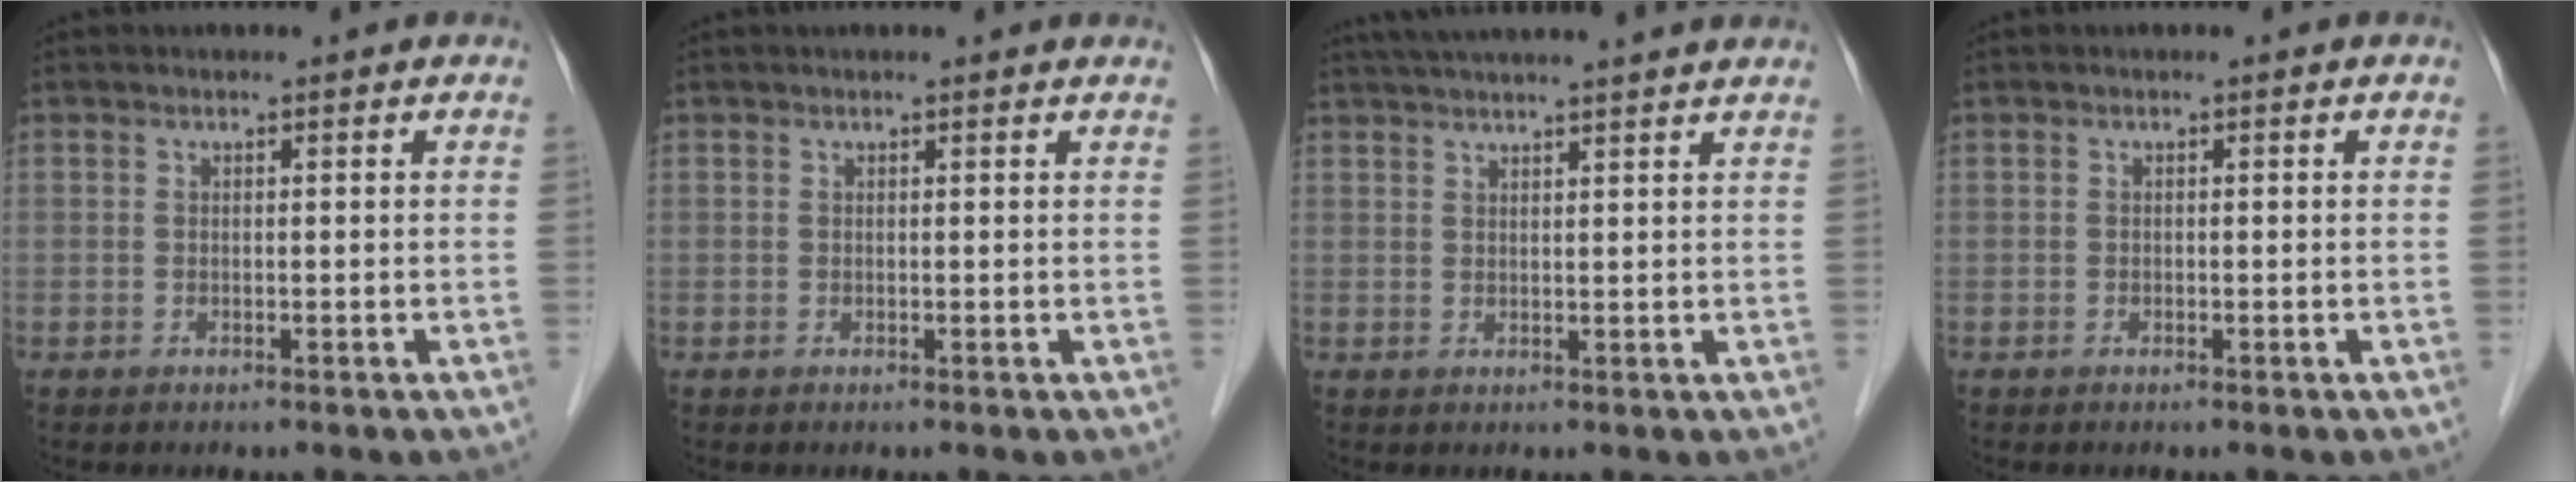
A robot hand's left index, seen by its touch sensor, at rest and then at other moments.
{"total": 2.6, "force": [2.5, 0.4, 0.8], "torque": [-0.012, 0.019, 0.022]}
{"total": 13.9, "force": [12.4, -0.3, 6.3], "torque": [-0.111, 0.033, 0.166]}
{"total": 0.0}